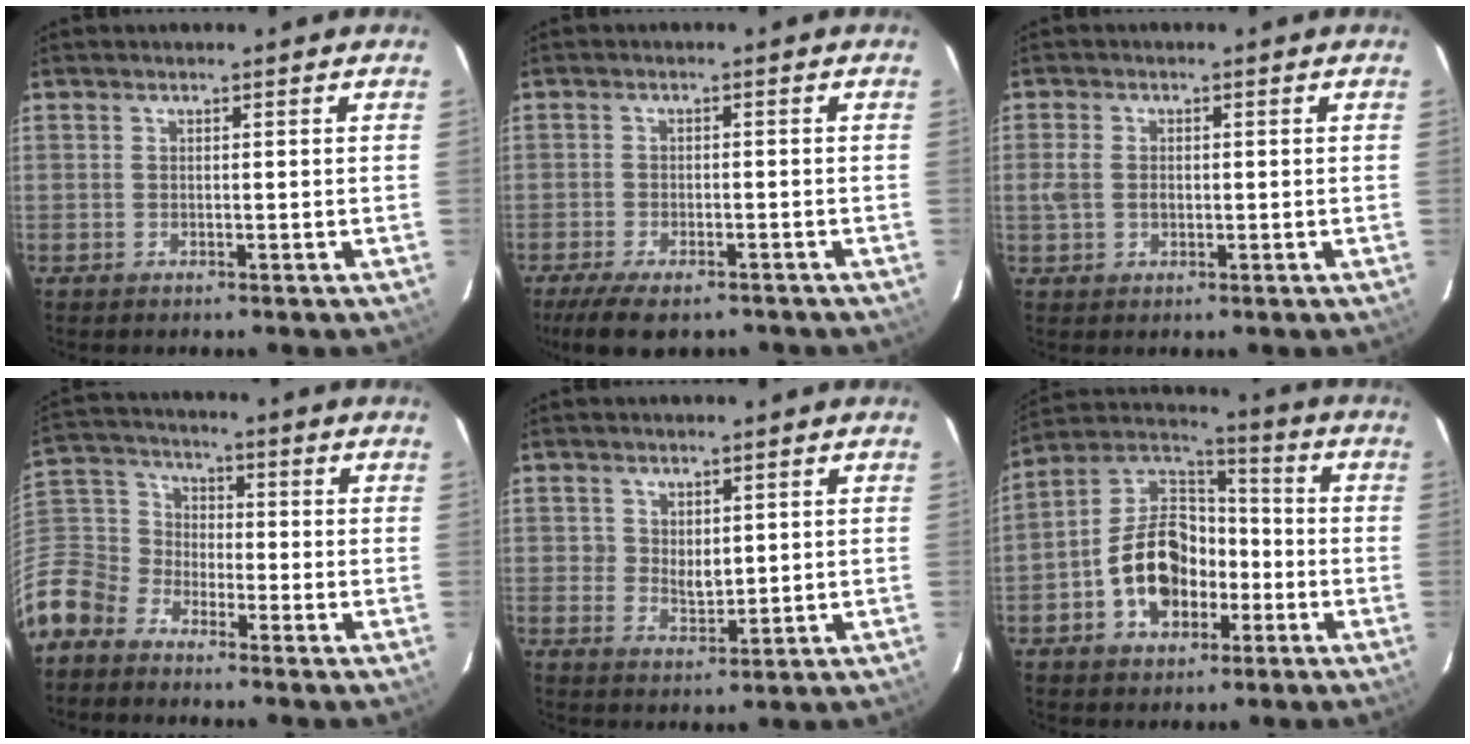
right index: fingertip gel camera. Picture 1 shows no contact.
{"total": 9.5, "force": [-7.2, 3.4, 5.1], "torque": [-0.117, -0.024, -0.117]}
{"total": 3.5, "force": [-0.3, 2.4, 2.5], "torque": [-0.056, 0.003, -0.004]}
{"total": 11.5, "force": [-8.0, 7.7, 3.0], "torque": [-0.095, 0.025, -0.178]}
{"total": 3.4, "force": [1.0, 2.6, 1.8], "torque": [-0.030, -0.002, 0.021]}
{"total": 14.2, "force": [-4.7, 9.5, 9.4], "torque": [-0.191, 0.031, -0.073]}